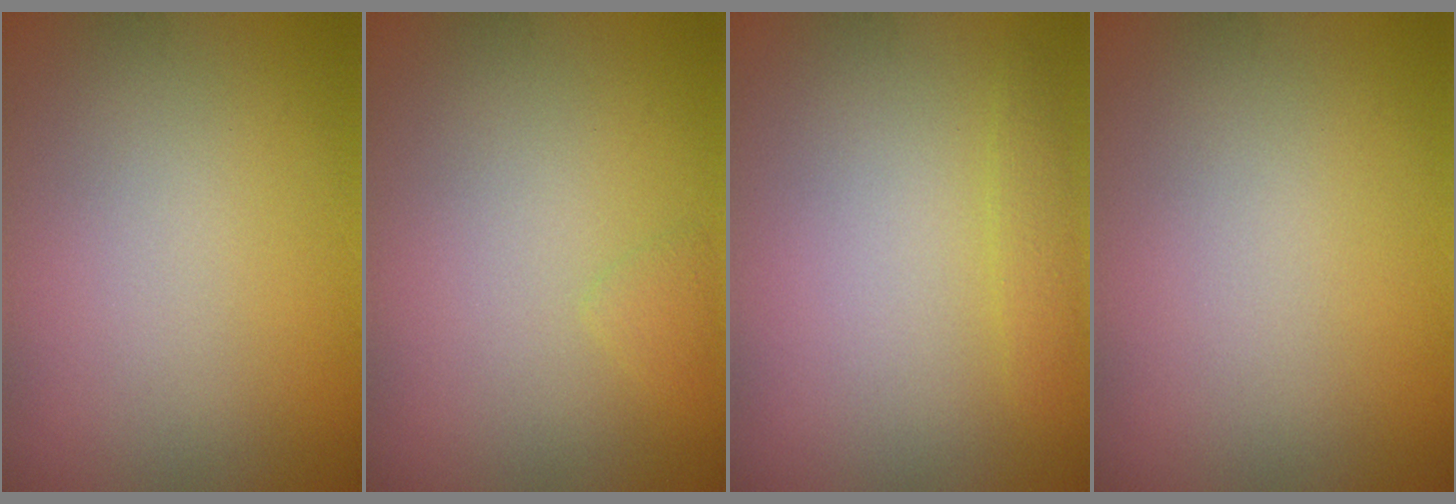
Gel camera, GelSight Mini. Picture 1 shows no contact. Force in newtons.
{"total": 0.7, "press": 0.7, "slide": 0.0}
{"total": 1.0, "press": 1.0, "slide": 0.1}
{"total": 0.0}